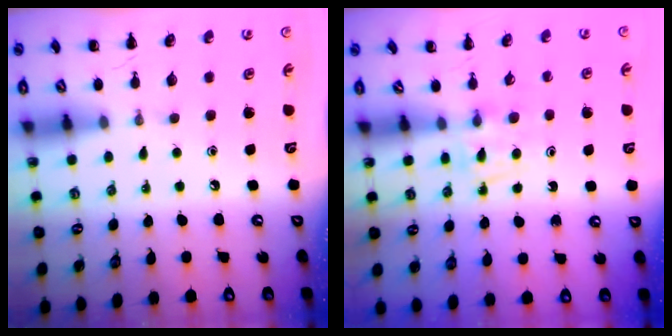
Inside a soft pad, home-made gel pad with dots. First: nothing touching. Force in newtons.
{"total": 5.1, "press": 4.9, "slide": 1.4}